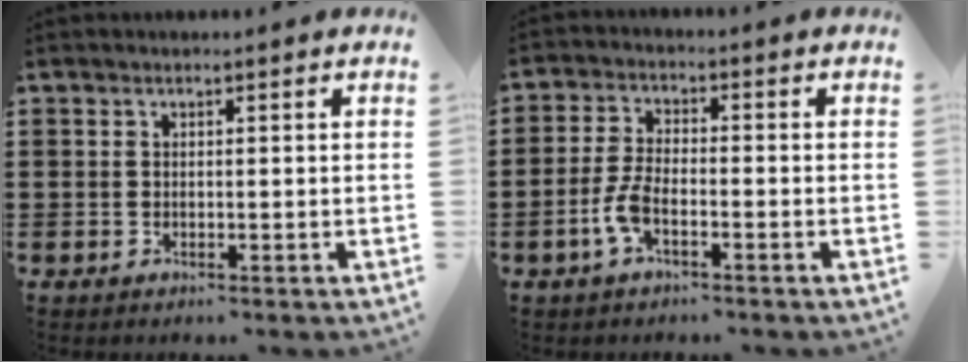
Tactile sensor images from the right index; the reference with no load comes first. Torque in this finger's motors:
{"motor_torque": [1.36, 0.77, 0.20, 0.04]}